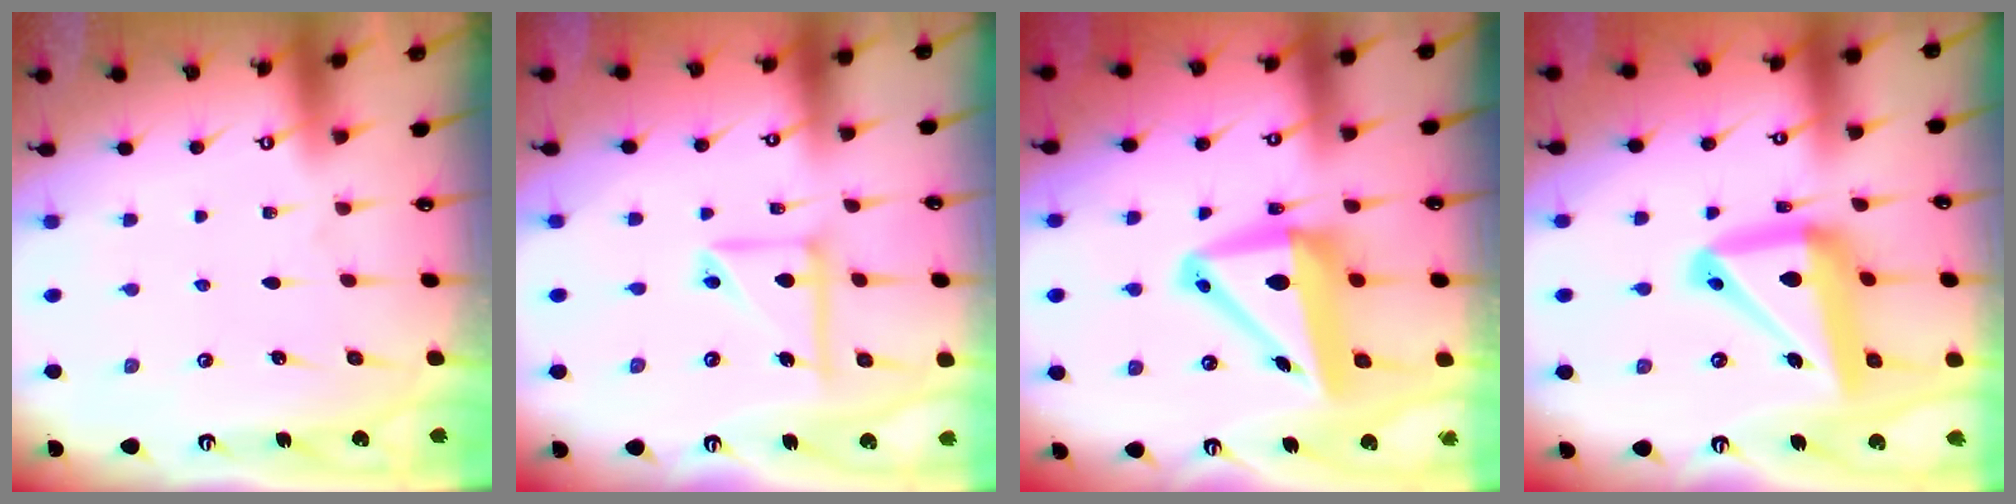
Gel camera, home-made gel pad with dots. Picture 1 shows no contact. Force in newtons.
{"total": 10.6, "press": 10.4, "slide": 1.7}
{"total": 12.2, "press": 11.9, "slide": 2.7}
{"total": 18.6, "press": 18.5, "slide": 2.0}